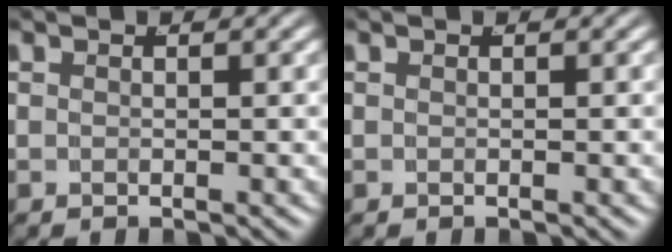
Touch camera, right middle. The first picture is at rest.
{"total": 0.0}